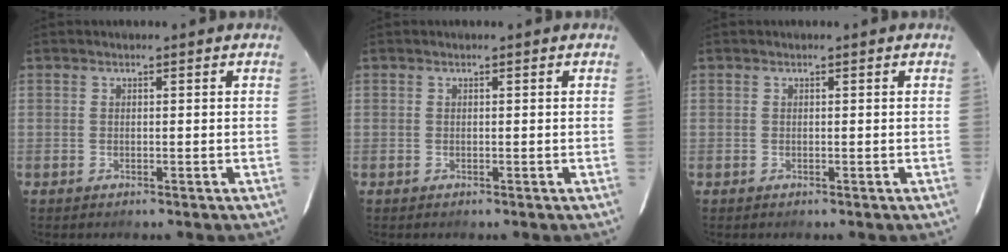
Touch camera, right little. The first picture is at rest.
{"total": 0.0}
{"total": 0.0}